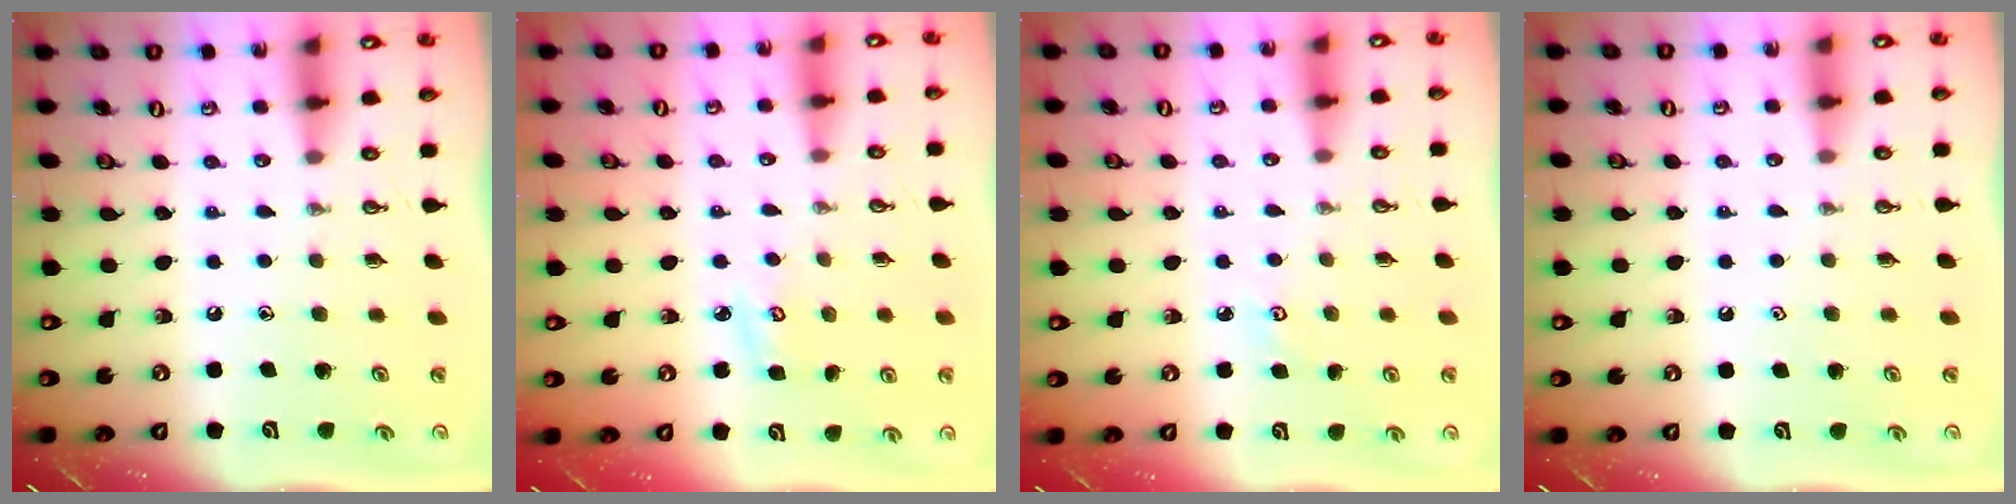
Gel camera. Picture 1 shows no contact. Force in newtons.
{"total": 3.9, "press": 3.9, "slide": 0.4}
{"total": 2.8, "press": 2.8, "slide": 0.3}
{"total": 0.9, "press": 0.6, "slide": 0.6}